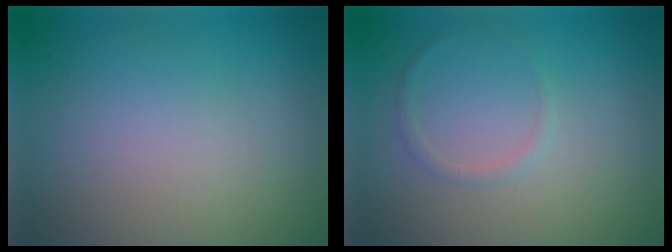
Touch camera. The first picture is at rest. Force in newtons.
{"total": 0.8, "press": 0.8, "slide": 0.0}